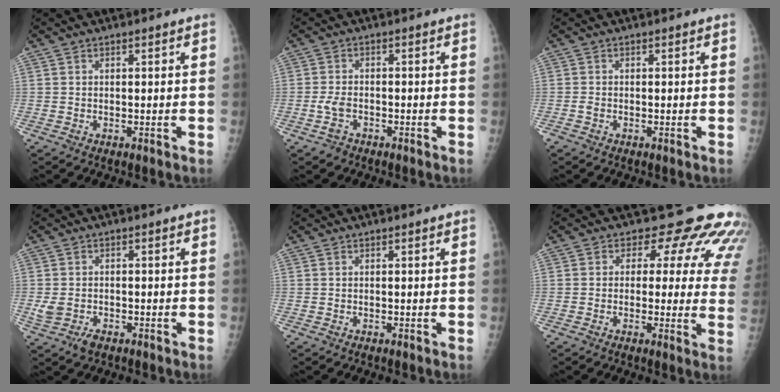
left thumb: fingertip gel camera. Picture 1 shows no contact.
{"total": 2.9, "force": [-1.5, 1.8, 1.6], "torque": [-0.036, 0.009, -0.027]}
{"total": 0.8, "force": [-0.5, 0.5, 0.5], "torque": [-0.014, -0.001, -0.011]}
{"total": 3.8, "force": [-1.5, 2.5, 2.4], "torque": [-0.049, 0.008, -0.020]}
{"total": 0.0}
{"total": 15.0, "force": [10.6, 7.9, 7.0], "torque": [-0.025, -0.040, 0.092]}